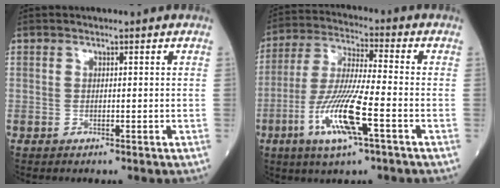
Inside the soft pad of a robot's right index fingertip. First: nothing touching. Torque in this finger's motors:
{"motor_torque": [0.45, -0.26, 0.32, 0.21]}